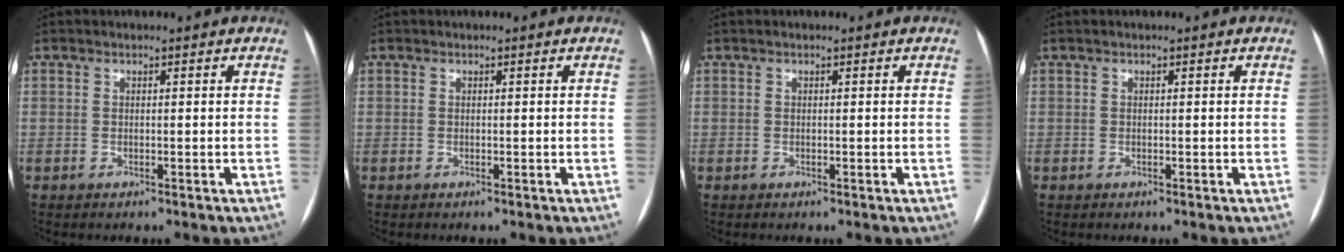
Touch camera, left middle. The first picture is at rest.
{"total": 0.0}
{"total": 0.0}
{"total": 0.0}